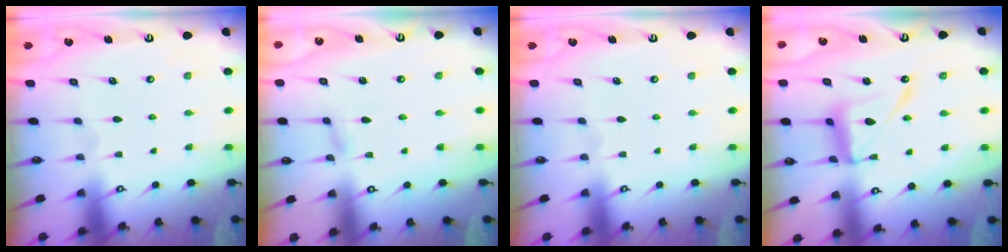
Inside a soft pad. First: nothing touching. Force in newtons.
{"total": 2.1, "press": 2.0, "slide": 0.2}
{"total": 0.0}
{"total": 12.6, "press": 12.6, "slide": 1.0}